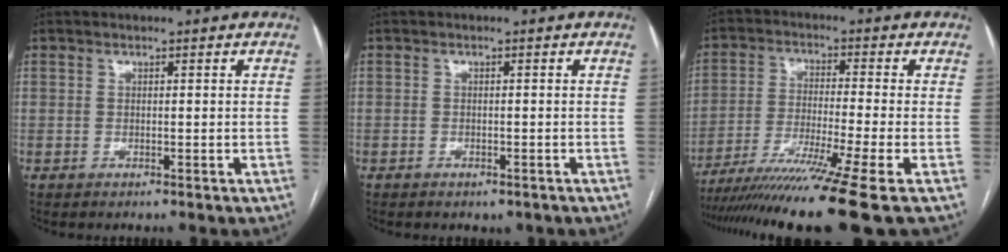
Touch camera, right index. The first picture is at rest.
{"total": 1.7, "force": [-1.2, 1.0, 0.6], "torque": [-0.008, 0.000, -0.011]}
{"total": 15.5, "force": [-11.6, -3.0, 9.8], "torque": [-0.161, -0.046, -0.195]}